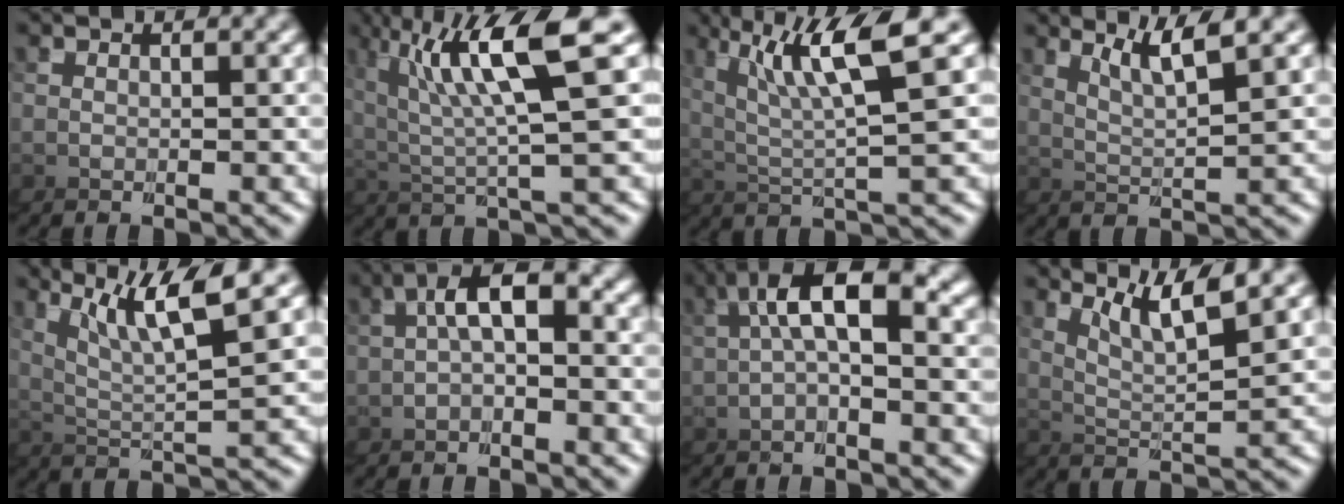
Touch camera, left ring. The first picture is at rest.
{"total": 6.8, "force": [4.5, 0.7, 5.1], "torque": [-0.122, 0.040, 0.063]}
{"total": 5.6, "force": [5.1, -0.9, 2.3], "torque": [-0.079, 0.037, 0.069]}
{"total": 5.2, "force": [4.2, -2.7, -1.5], "torque": [-0.016, 0.024, 0.059]}
{"total": 6.1, "force": [5.6, -2.4, 0.1], "torque": [-0.039, 0.038, 0.073]}
{"total": 2.9, "force": [0.7, 1.7, 2.2], "torque": [-0.064, -0.006, 0.011]}
{"total": 4.9, "force": [2.0, 1.9, 4.1], "torque": [-0.095, 0.015, 0.022]}
{"total": 6.4, "force": [5.0, -3.5, -2.1], "torque": [-0.003, 0.032, 0.069]}